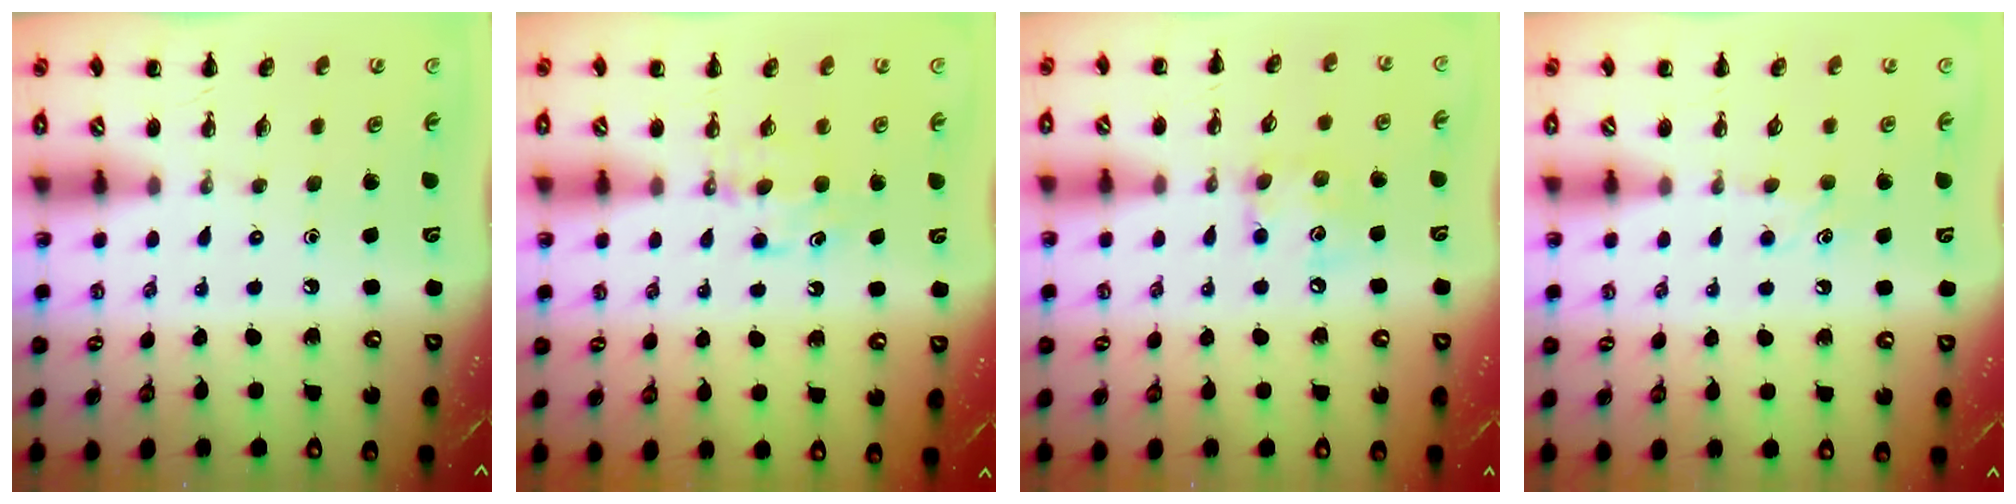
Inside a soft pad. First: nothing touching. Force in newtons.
{"total": 5.7, "press": 5.6, "slide": 1.5}
{"total": 7.6, "press": 7.5, "slide": 0.6}
{"total": 4.9, "press": 4.7, "slide": 1.4}